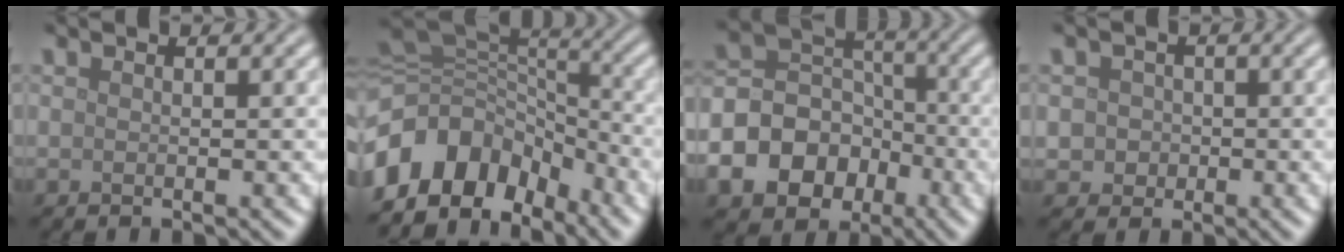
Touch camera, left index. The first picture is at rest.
{"total": 12.3, "force": [-5.9, 8.6, 6.4], "torque": [-0.144, 0.012, -0.117]}
{"total": 11.7, "force": [-5.3, 9.5, 4.2], "torque": [-0.101, -0.019, -0.111]}
{"total": 2.5, "force": [0.0, 2.3, 0.8], "torque": [0.001, 0.005, -0.005]}